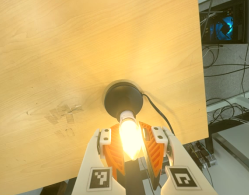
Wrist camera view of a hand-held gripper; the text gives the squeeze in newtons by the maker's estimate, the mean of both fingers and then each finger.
{"total": 14.1, "left": 13.6, "right": 14.7}